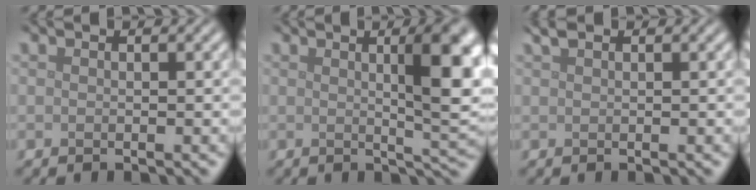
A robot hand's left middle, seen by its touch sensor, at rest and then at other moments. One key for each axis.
{"total": 7.2, "fx": 1.6, "fy": 1.7, "fz": 6.8, "tx": -0.074, "ty": 0.003, "tz": 0.026}
{"total": 1.1, "fx": 0.9, "fy": 0.3, "fz": 0.6, "tx": -0.012, "ty": 0.006, "tz": 0.018}